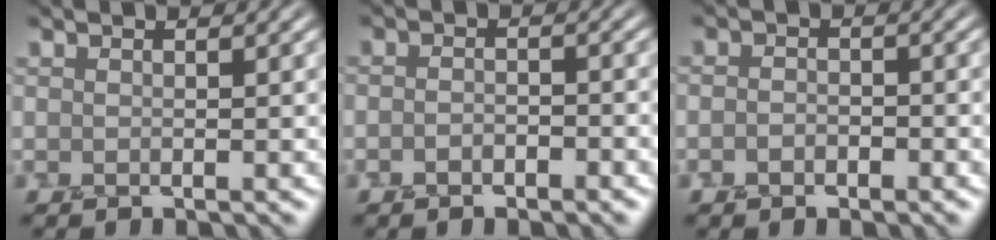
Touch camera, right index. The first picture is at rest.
{"total": 1.5, "force": [-0.9, 0.7, 1.0], "torque": [-0.011, 0.004, -0.015]}
{"total": 1.4, "force": [-0.6, 0.9, 0.9], "torque": [-0.010, 0.003, -0.012]}